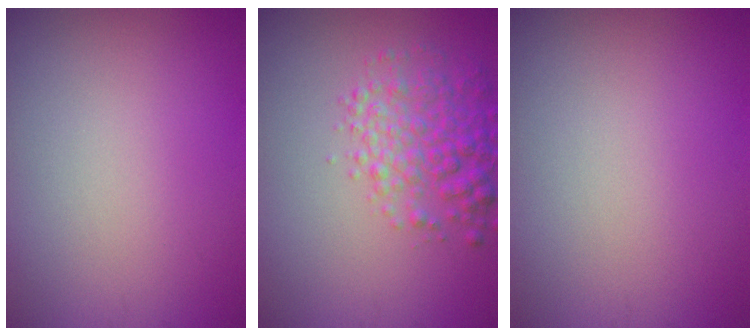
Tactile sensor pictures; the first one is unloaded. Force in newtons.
{"total": 4.4, "press": 4.4, "slide": 0.2}
{"total": 0.0}